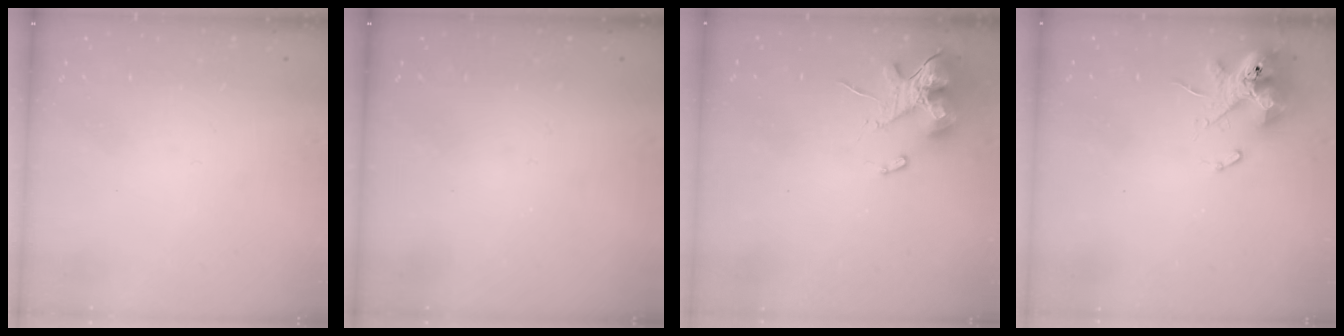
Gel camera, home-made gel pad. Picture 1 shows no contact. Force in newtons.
{"total": 0.0}
{"total": 11.6, "press": 11.4, "slide": 1.9}
{"total": 12.1, "press": 12.0, "slide": 1.5}